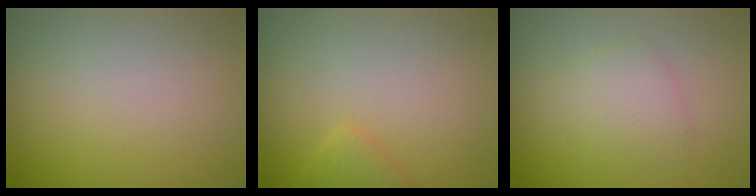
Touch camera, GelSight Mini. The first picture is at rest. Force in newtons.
{"total": 1.5, "press": 1.5, "slide": 0.0}
{"total": 2.4, "press": 2.4, "slide": 0.3}